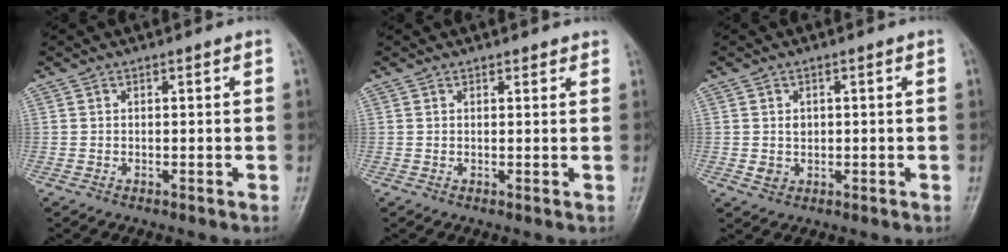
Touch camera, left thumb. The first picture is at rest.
{"total": 0.9, "force": [0.7, 0.5, 0.3], "torque": [0.001, -0.006, 0.006]}
{"total": 2.6, "force": [0.0, 2.3, 1.3], "torque": [-0.009, 0.001, 0.006]}